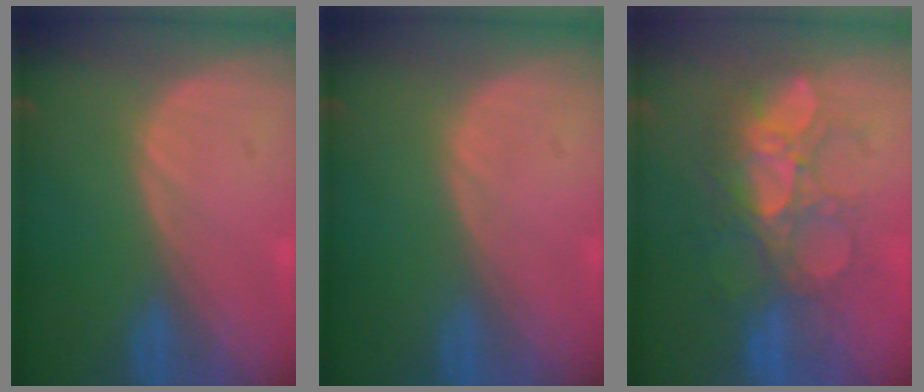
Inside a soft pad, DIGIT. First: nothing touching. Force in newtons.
{"total": 0.0}
{"total": 8.9, "press": 8.8, "slide": 1.4}